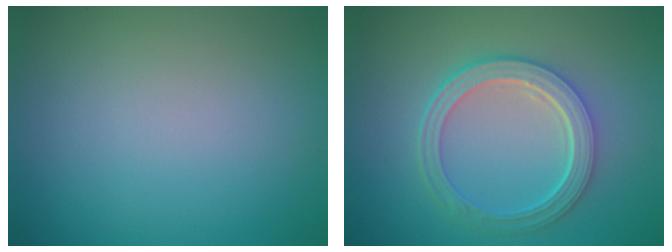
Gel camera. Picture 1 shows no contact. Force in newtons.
{"total": 5.2, "press": 3.9, "slide": 3.5}